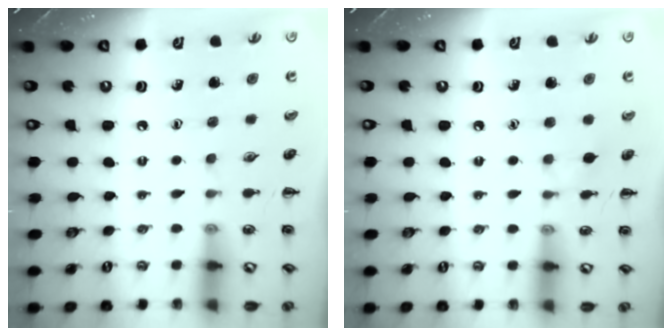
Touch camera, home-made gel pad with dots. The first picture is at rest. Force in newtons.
{"total": 3.9, "press": 3.6, "slide": 1.5}